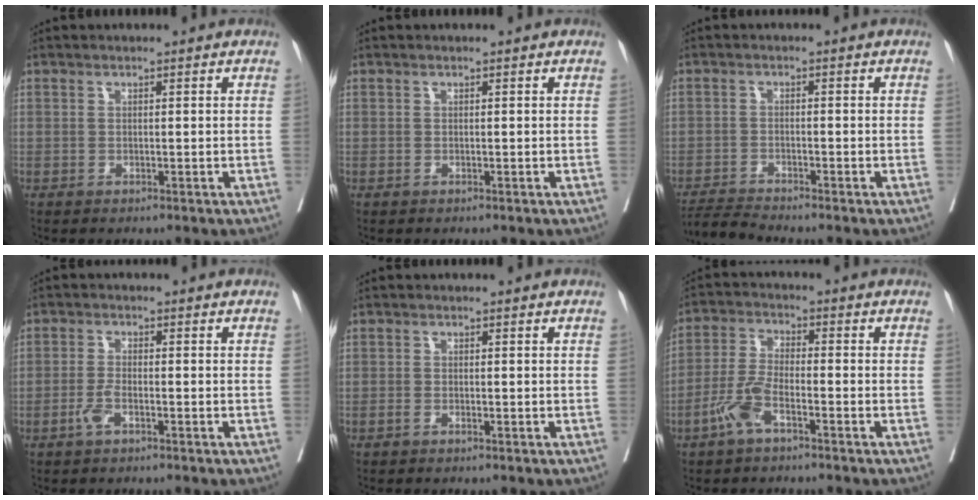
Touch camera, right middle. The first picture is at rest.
{"total": 0.0}
{"total": 3.4, "force": [-3.1, -1.2, 0.1], "torque": [-0.009, -0.020, -0.061]}
{"total": 2.6, "force": [-1.4, 0.7, 2.1], "torque": [-0.047, 0.000, -0.030]}
{"total": 0.8, "force": [-0.5, 0.3, 0.6], "torque": [-0.010, 0.001, -0.009]}
{"total": 5.7, "force": [-3.3, 1.6, 4.5], "torque": [-0.106, 0.000, -0.069]}